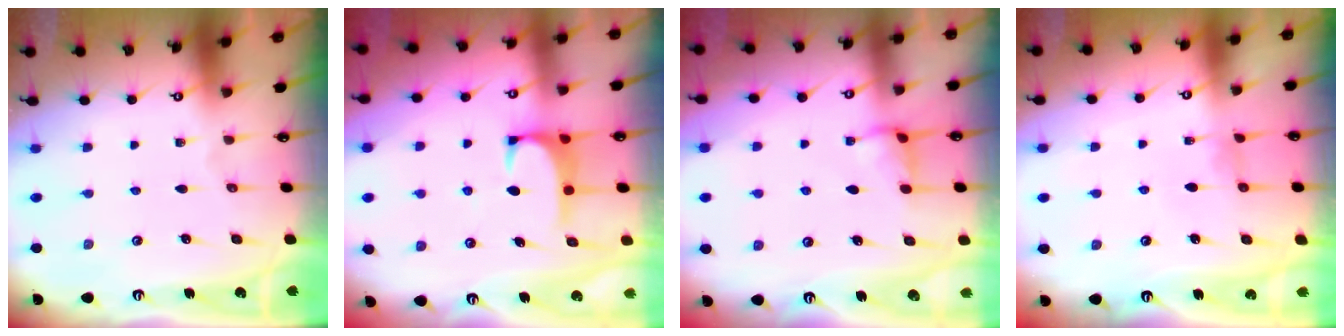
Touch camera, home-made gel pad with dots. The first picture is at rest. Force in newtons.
{"total": 0.8, "press": 0.6, "slide": 0.5}
{"total": 2.0, "press": 1.9, "slide": 0.7}
{"total": 0.9, "press": 0.5, "slide": 0.7}